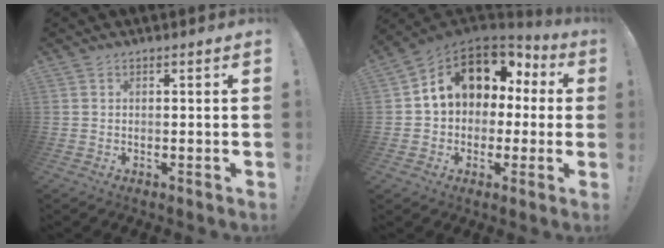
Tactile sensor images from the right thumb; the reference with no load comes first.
{"total": 13.1, "force": [4.7, 9.9, 7.1], "torque": [-0.110, -0.015, 0.090]}